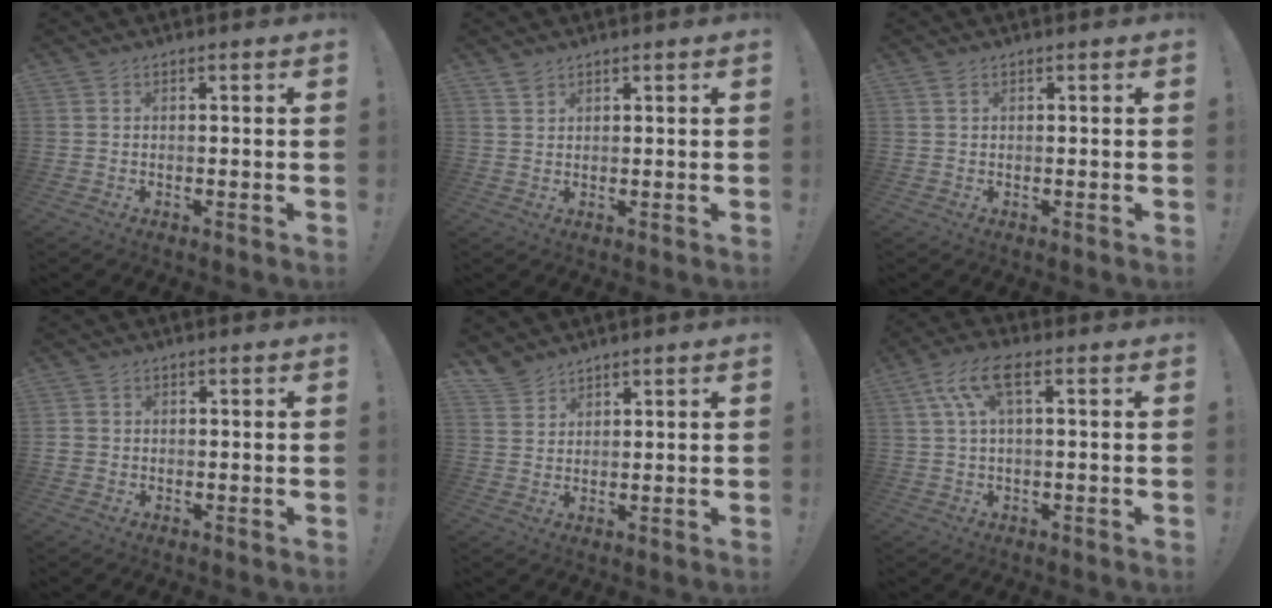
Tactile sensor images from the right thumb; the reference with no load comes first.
{"total": 2.1, "force": [1.8, 0.9, 0.6], "torque": [-0.002, -0.015, 0.032]}
{"total": 1.2, "force": [0.6, 0.8, 0.7], "torque": [-0.011, 0.002, 0.011]}
{"total": 1.5, "force": [-0.3, 1.5, 0.4], "torque": [-0.005, 0.005, -0.004]}
{"total": 4.2, "force": [3.7, 1.8, 0.5], "torque": [-0.009, -0.028, 0.071]}
{"total": 8.9, "force": [2.9, 3.0, 7.9], "torque": [-0.157, 0.004, 0.057]}